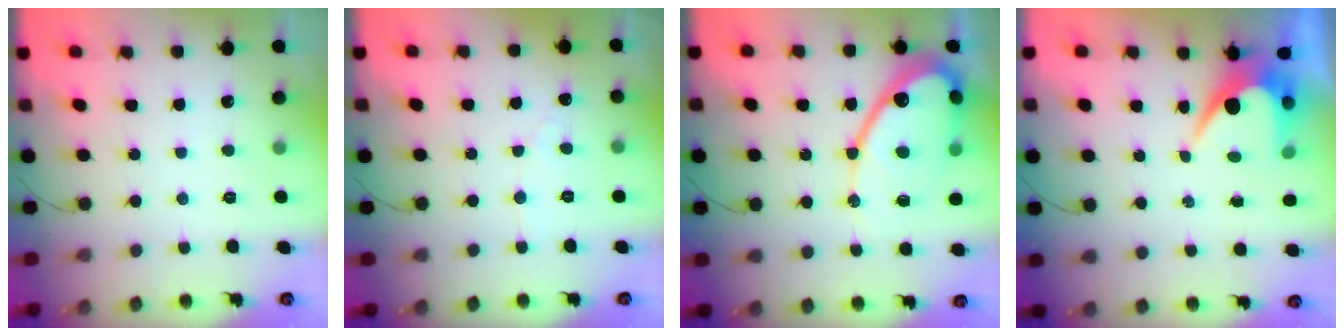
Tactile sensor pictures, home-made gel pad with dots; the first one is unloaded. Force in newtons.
{"total": 3.0, "press": 3.0, "slide": 0.2}
{"total": 17.5, "press": 17.4, "slide": 1.8}
{"total": 6.8, "press": 6.8, "slide": 0.3}